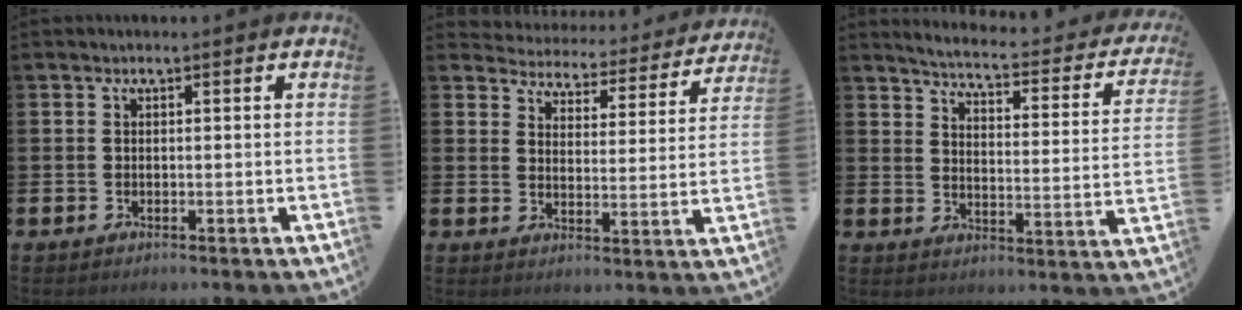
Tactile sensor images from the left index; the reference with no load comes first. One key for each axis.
{"total": 4.0, "fx": 3.9, "fy": 1.0, "fz": 0.1, "tx": -0.023, "ty": -0.041, "tz": 0.061}
{"total": 3.6, "fx": 3.3, "fy": 0.2, "fz": 1.4, "tx": -0.041, "ty": -0.039, "tz": 0.045}